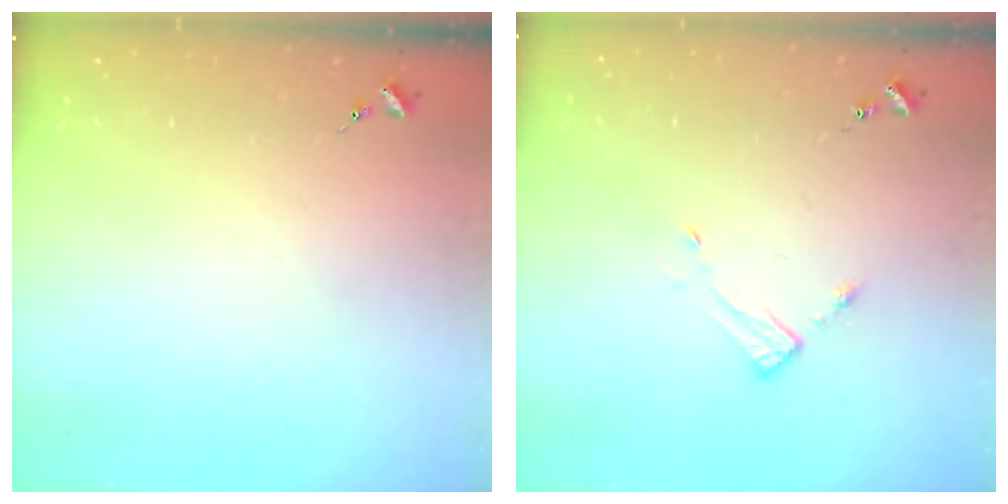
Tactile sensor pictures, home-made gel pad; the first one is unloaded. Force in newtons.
{"total": 3.3, "press": 3.2, "slide": 0.3}